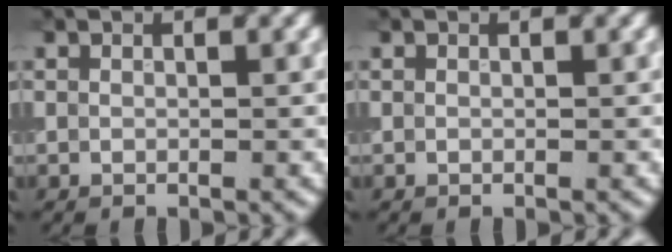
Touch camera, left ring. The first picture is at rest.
{"total": 0.0}